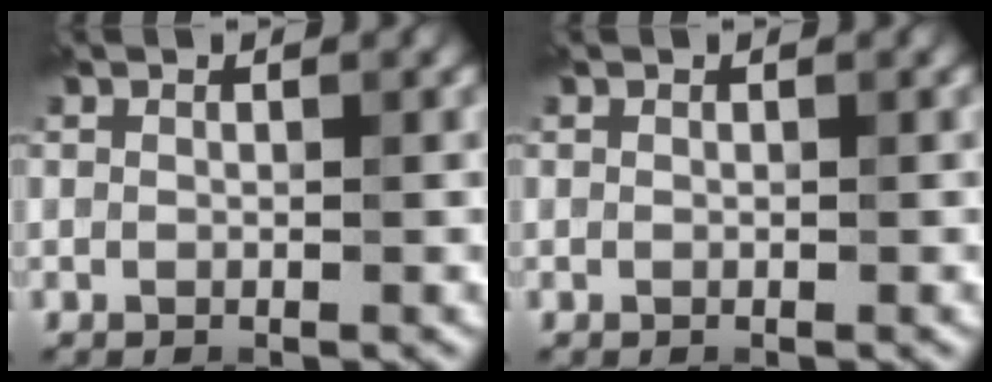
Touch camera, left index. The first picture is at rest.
{"total": 0.0}